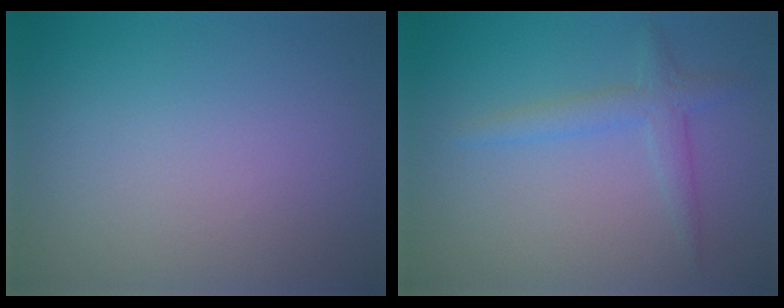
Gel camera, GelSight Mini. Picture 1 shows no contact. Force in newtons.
{"total": 2.3, "press": 2.3, "slide": 0.1}